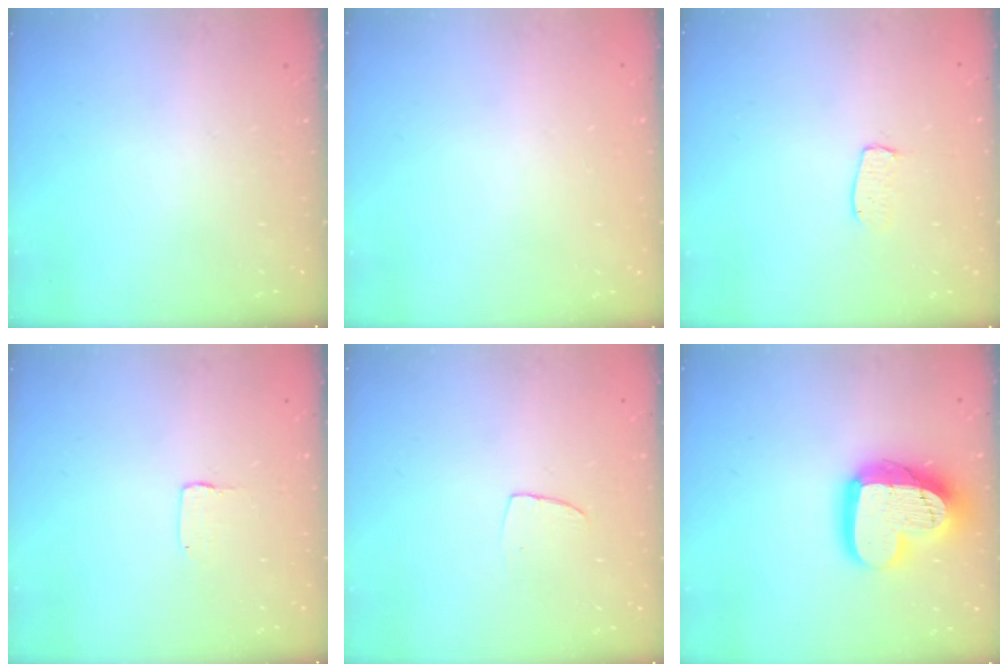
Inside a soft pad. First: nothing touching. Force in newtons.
{"total": 0.0}
{"total": 3.9, "press": 3.9, "slide": 0.3}
{"total": 1.0, "press": 1.0, "slide": 0.1}
{"total": 3.1, "press": 3.1, "slide": 0.2}
{"total": 19.9, "press": 19.9, "slide": 1.5}